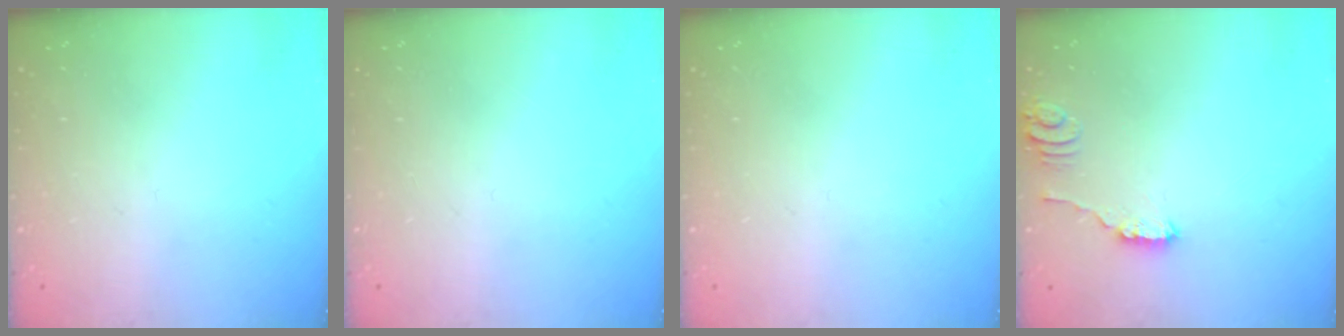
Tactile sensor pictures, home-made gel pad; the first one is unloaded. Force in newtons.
{"total": 0.0}
{"total": 0.0}
{"total": 1.6, "press": 1.5, "slide": 0.1}